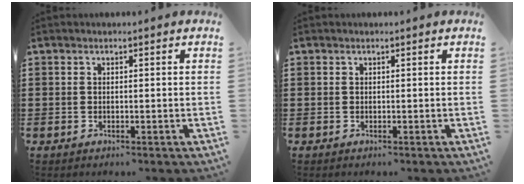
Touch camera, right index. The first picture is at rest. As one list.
[{"total": 0.0}]